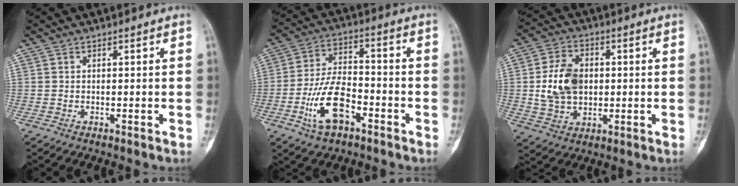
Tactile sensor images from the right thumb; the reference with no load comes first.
{"total": 12.5, "force": [-5.2, 6.4, 9.3], "torque": [-0.174, 0.032, -0.095]}
{"total": 11.4, "force": [0.5, 8.1, 7.9], "torque": [-0.124, 0.006, 0.011]}